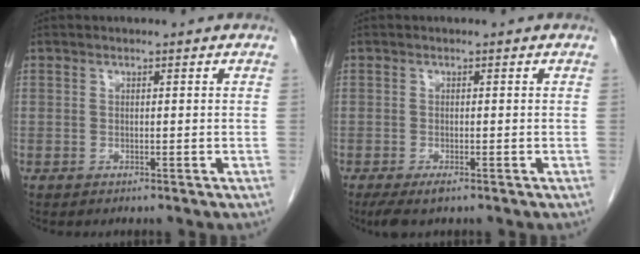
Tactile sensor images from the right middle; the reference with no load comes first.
{"total": 2.9, "force": [-1.9, 0.7, 2.1], "torque": [-0.040, -0.009, -0.031]}